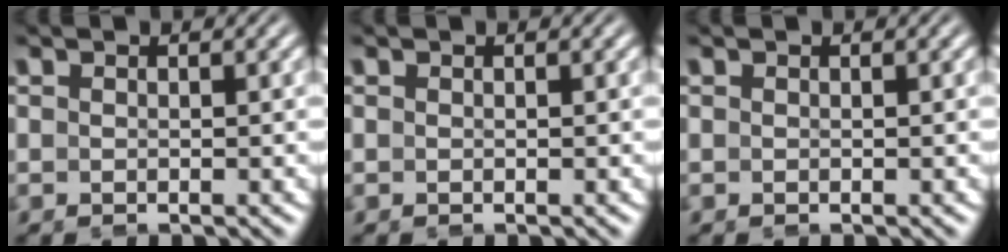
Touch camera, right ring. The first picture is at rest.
{"total": 0.0}
{"total": 0.0}